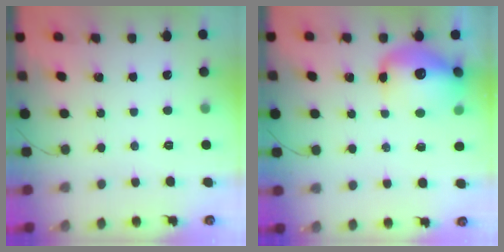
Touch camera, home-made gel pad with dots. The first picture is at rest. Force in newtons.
{"total": 15.2, "press": 14.8, "slide": 3.6}